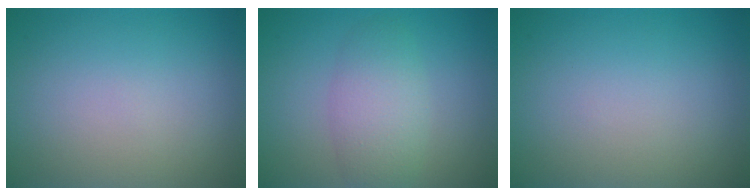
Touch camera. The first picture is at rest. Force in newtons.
{"total": 3.7, "press": 3.7, "slide": 0.2}
{"total": 0.0}